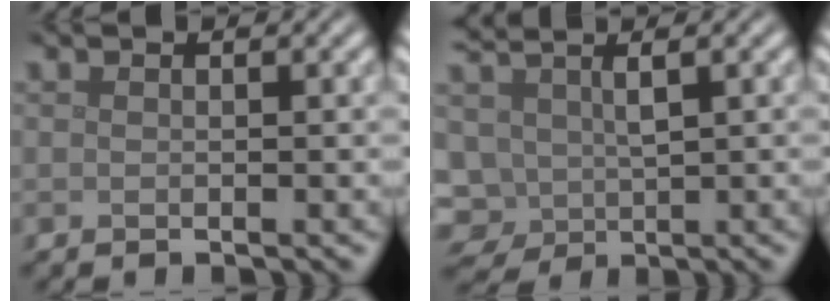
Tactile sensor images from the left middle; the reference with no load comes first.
{"total": 4.4, "force": [0.6, 3.0, 3.1], "torque": [-0.078, -0.002, 0.010]}